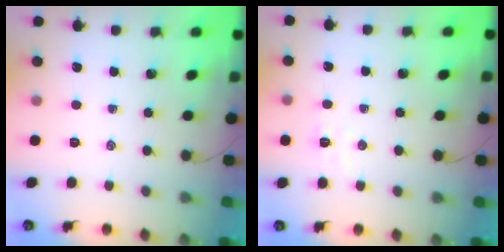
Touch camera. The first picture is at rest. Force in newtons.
{"total": 4.8, "press": 4.7, "slide": 0.8}